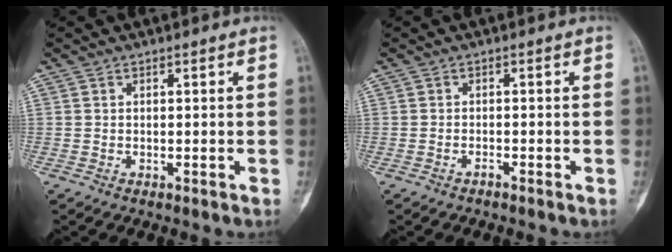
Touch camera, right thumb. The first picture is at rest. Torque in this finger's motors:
{"motor_torque": [0.24, -0.03, 0.16, -0.27, 0.05]}